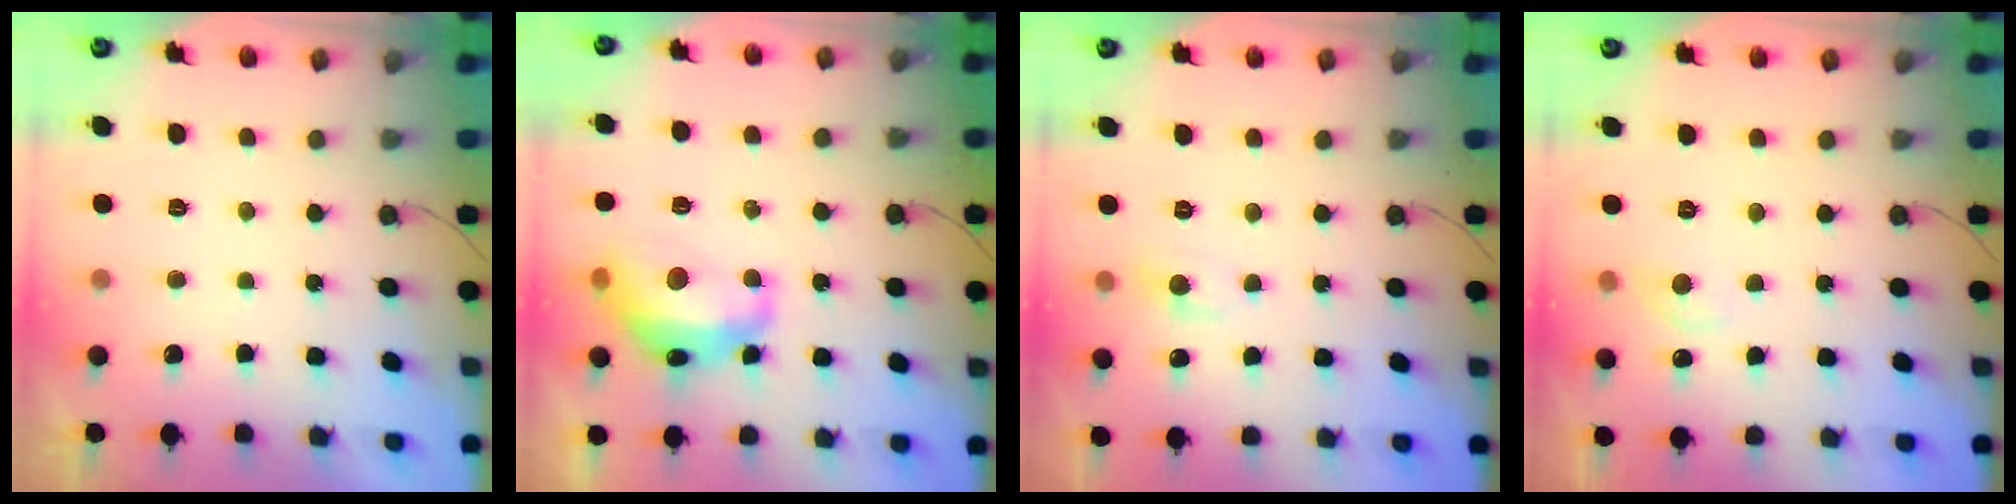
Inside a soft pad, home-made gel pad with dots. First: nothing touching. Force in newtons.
{"total": 14.2, "press": 14.1, "slide": 0.9}
{"total": 5.6, "press": 5.5, "slide": 0.7}
{"total": 3.4, "press": 3.4, "slide": 0.4}